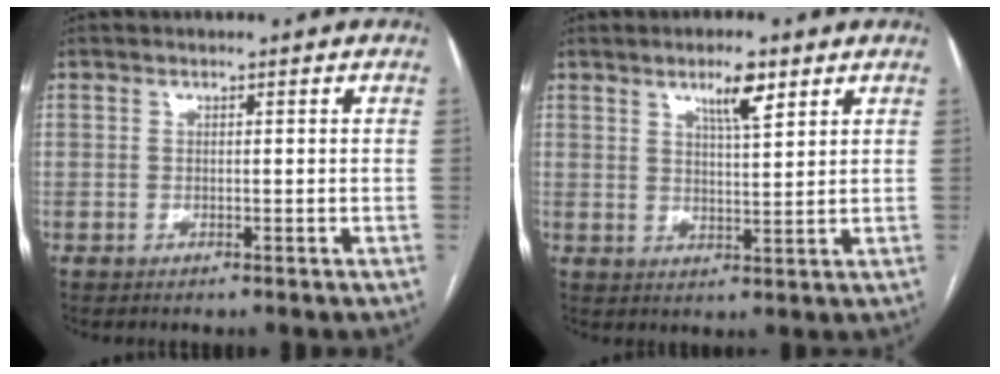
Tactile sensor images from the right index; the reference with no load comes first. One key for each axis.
{"total": 5.3, "fx": 3.2, "fy": 0.9, "fz": 4.2, "tx": -0.072, "ty": -0.001, "tz": 0.053}